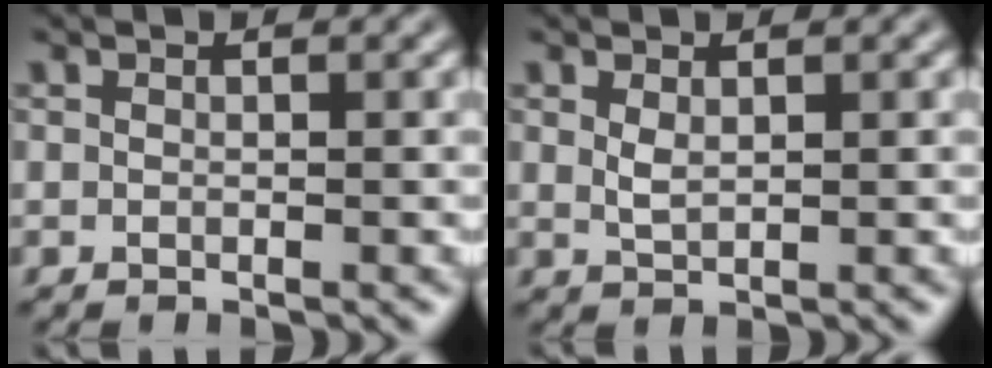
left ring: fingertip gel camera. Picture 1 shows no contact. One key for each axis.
{"total": 1.2, "fx": 0.6, "fy": 0.5, "fz": 1.0, "tx": -0.026, "ty": -0.002, "tz": 0.015}